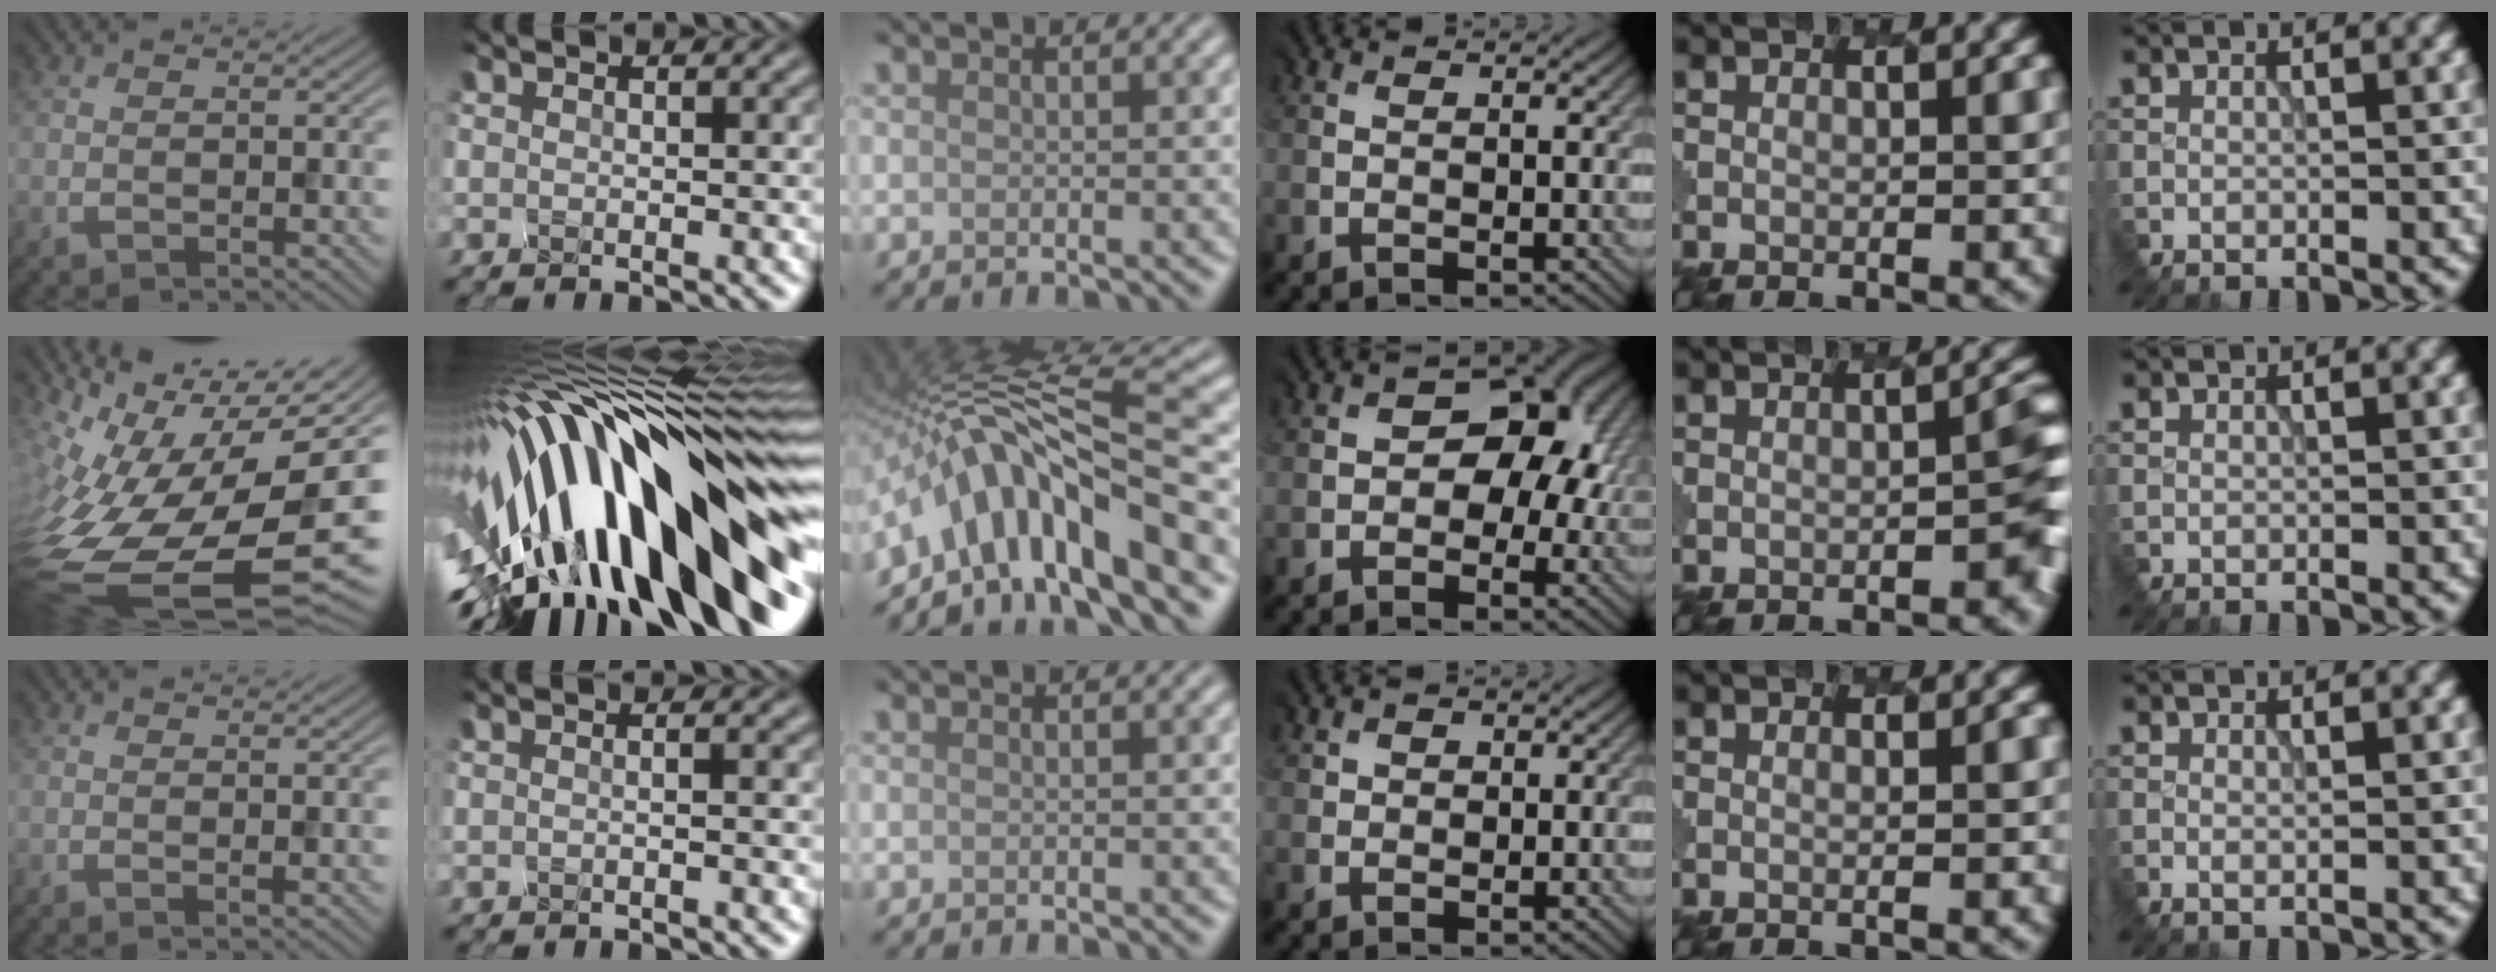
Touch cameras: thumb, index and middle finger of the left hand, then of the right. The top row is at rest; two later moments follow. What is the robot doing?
{"motion": "disassemble", "object": "hinged tin"}